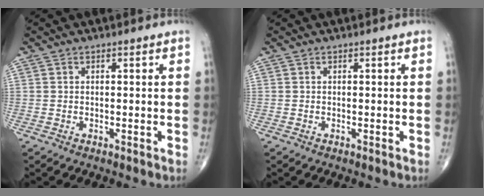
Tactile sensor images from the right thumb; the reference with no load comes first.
{"total": 0.0}